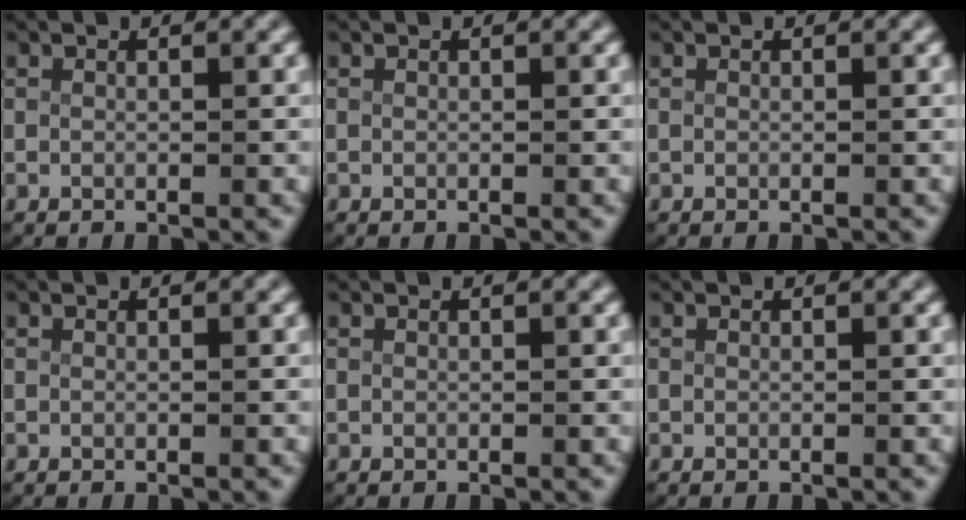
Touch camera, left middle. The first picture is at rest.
{"total": 0.0}
{"total": 0.0}
{"total": 0.0}
{"total": 0.0}
{"total": 0.0}